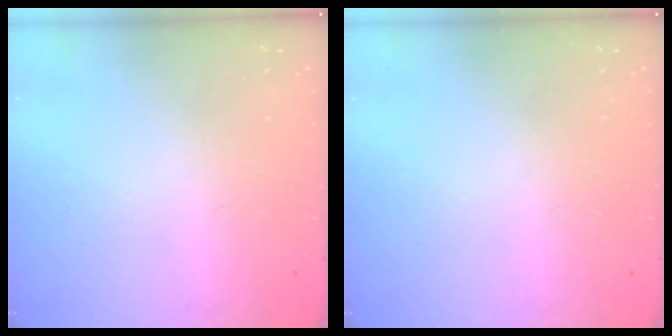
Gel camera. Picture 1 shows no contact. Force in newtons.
{"total": 0.0}